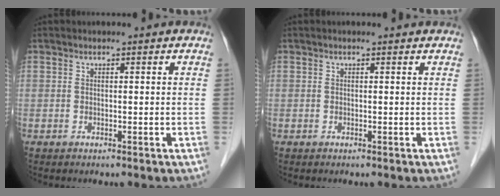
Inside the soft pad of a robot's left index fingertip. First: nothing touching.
{"total": 1.1, "force": [1.0, 0.3, 0.4], "torque": [-0.012, 0.018, 0.009]}